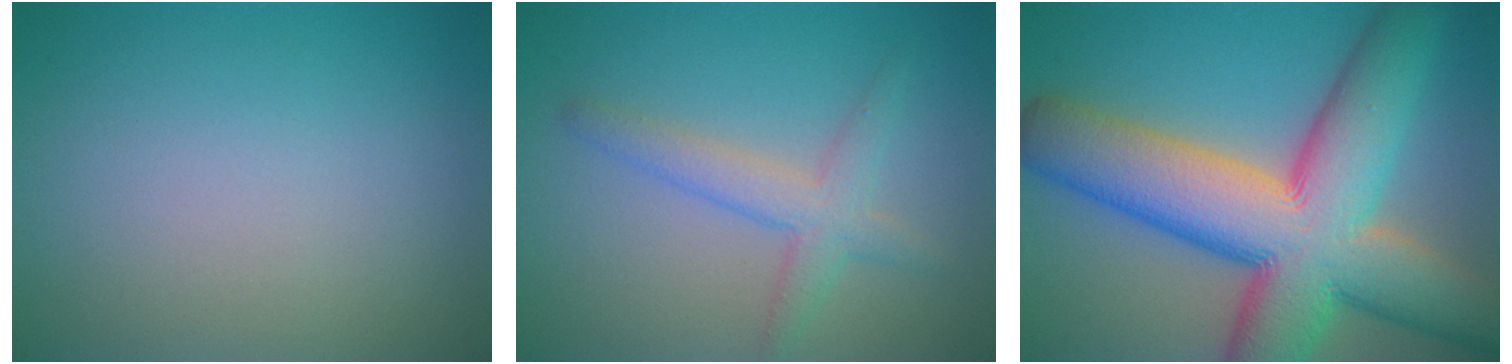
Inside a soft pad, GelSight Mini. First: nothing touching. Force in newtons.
{"total": 3.0, "press": 3.0, "slide": 0.0}
{"total": 15.2, "press": 15.2, "slide": 0.9}